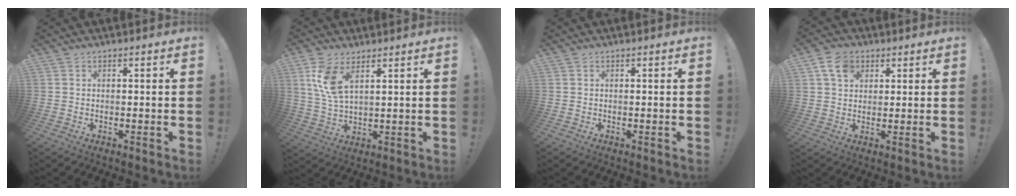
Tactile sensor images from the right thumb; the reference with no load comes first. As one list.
[{"total": 8.9, "force": [4.7, 3.6, 6.7], "torque": [-0.133, -0.016, 0.088]}, {"total": 0.0}, {"total": 7.7, "force": [3.4, 5.6, 4.1], "torque": [-0.064, -0.004, 0.065]}]